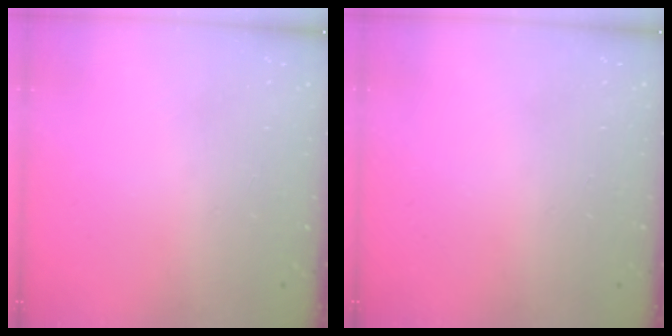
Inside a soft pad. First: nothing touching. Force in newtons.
{"total": 0.0}